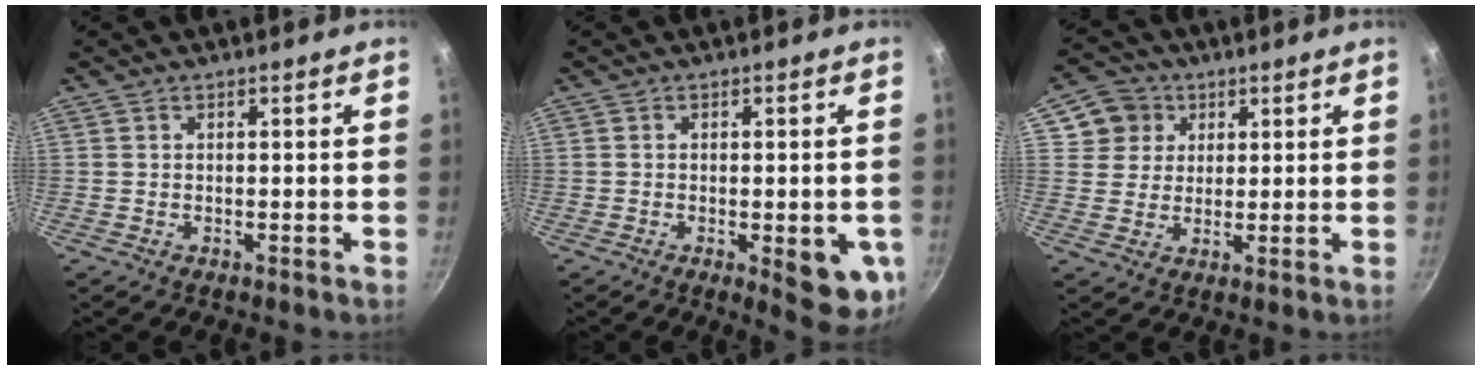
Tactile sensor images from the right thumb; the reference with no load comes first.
{"total": 9.7, "force": [-2.6, 3.3, 8.8], "torque": [-0.079, 0.001, -0.026]}
{"total": 7.2, "force": [2.9, 6.4, 1.3], "torque": [0.017, 0.009, 0.044]}